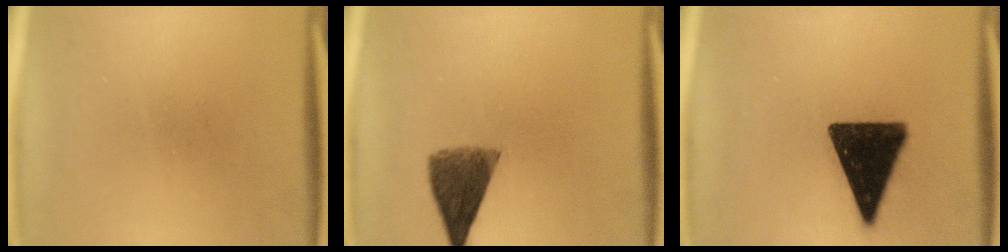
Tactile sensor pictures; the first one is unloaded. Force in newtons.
{"total": 7.6}
{"total": 16.0}